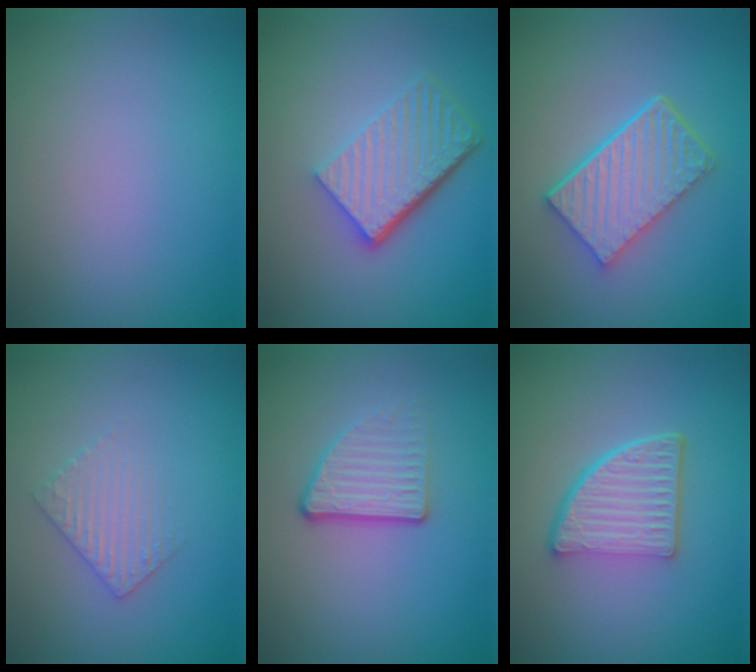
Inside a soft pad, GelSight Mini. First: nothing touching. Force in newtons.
{"total": 6.0, "press": 4.1, "slide": 4.4}
{"total": 5.9, "press": 4.3, "slide": 4.1}
{"total": 2.2, "press": 2.2, "slide": 0.5}
{"total": 3.3, "press": 2.4, "slide": 2.3}
{"total": 5.4, "press": 3.9, "slide": 3.8}